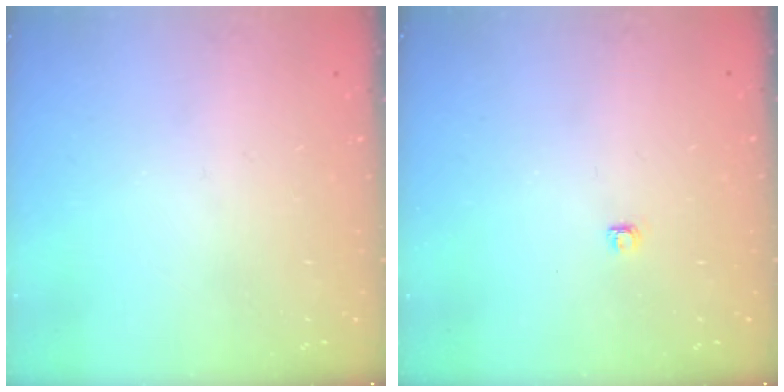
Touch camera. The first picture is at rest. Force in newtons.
{"total": 2.8, "press": 2.8, "slide": 0.4}